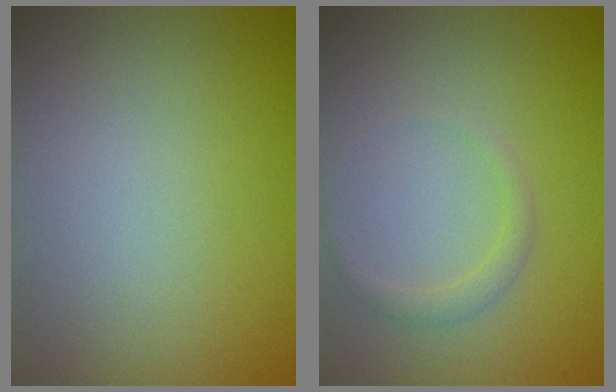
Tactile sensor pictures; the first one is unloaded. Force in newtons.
{"total": 1.2, "press": 1.2, "slide": 0.0}